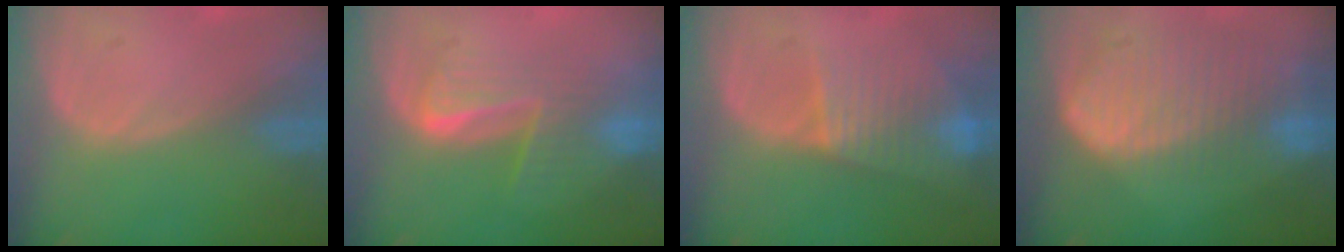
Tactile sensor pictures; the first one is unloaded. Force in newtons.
{"total": 6.3, "press": 6.1, "slide": 1.5}
{"total": 7.7, "press": 6.8, "slide": 3.6}
{"total": 10.2, "press": 8.8, "slide": 5.2}